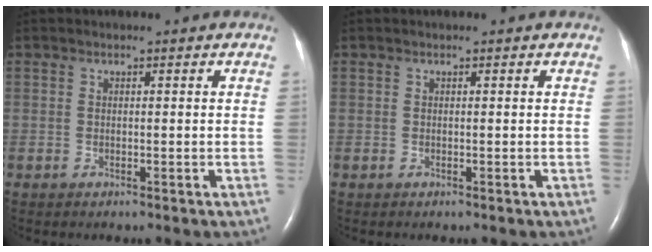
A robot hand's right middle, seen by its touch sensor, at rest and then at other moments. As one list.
[{"total": 0.0}]